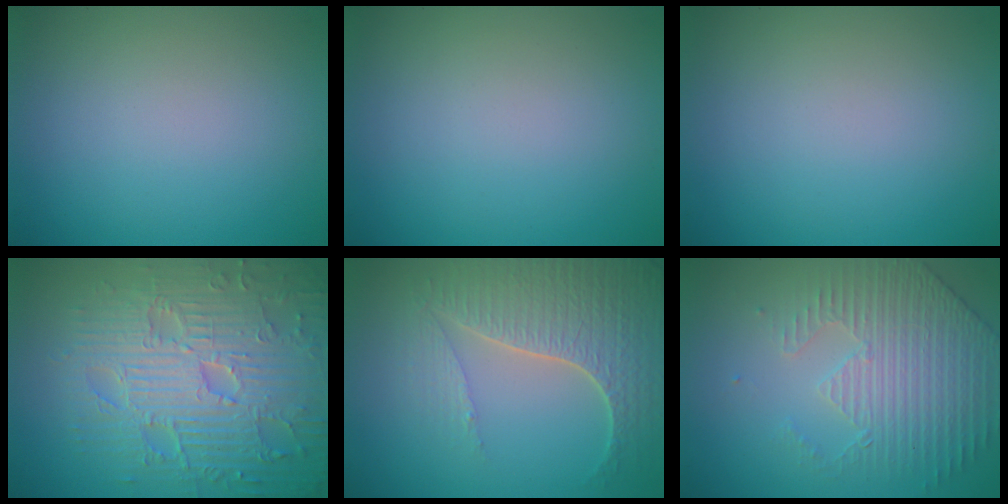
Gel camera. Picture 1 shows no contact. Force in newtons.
{"total": 0.0}
{"total": 0.0}
{"total": 9.4, "press": 6.8, "slide": 6.4}
{"total": 5.8, "press": 4.8, "slide": 3.2}
{"total": 4.4, "press": 3.5, "slide": 2.6}